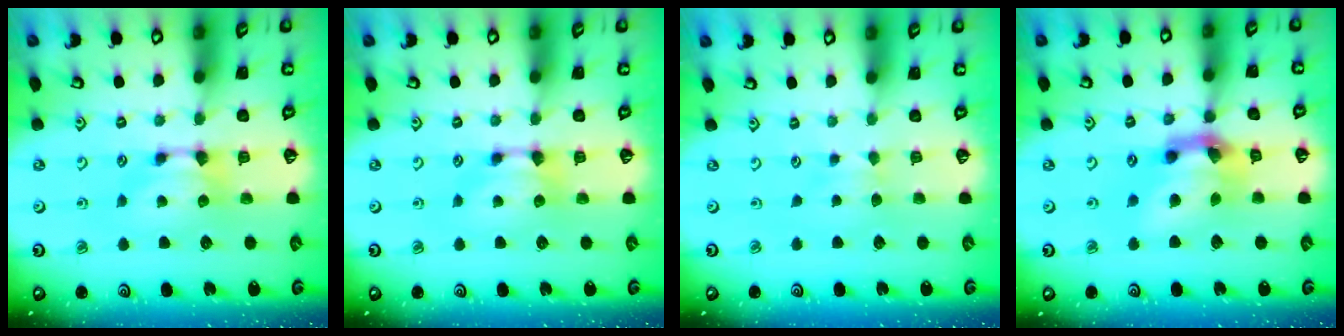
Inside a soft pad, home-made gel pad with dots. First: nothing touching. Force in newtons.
{"total": 0.0}
{"total": 2.9, "press": 2.9, "slide": 0.4}
{"total": 7.5, "press": 7.0, "slide": 2.6}